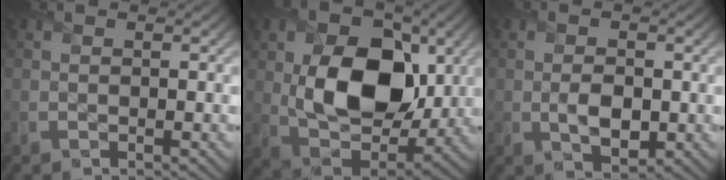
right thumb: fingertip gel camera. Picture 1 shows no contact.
{"total": 13.7, "force": [1.7, 9.6, 9.6], "torque": [-0.166, -0.011, 0.032]}
{"total": 3.5, "force": [-0.5, 2.0, 2.8], "torque": [-0.054, -0.008, -0.005]}